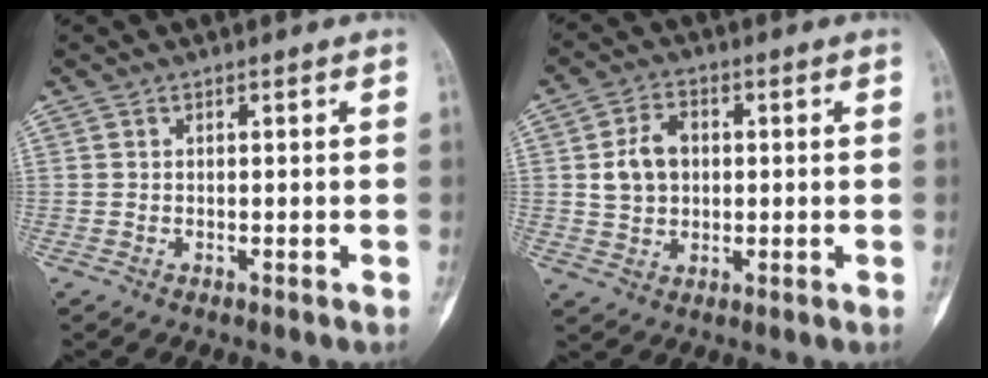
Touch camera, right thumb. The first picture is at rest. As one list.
[{"total": 7.2, "force": [0.8, 5.5, 4.5], "torque": [-0.061, 0.006, 0.015]}]